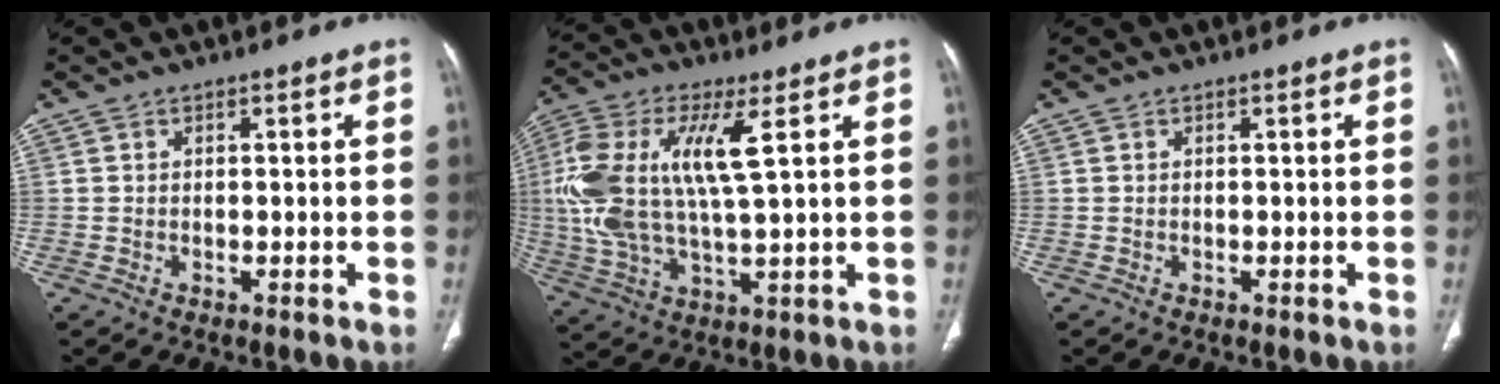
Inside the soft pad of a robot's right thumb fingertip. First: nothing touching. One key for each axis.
{"total": 16.8, "fx": 3.7, "fy": 5.8, "fz": 15.3, "tx": -0.352, "ty": 0.002, "tz": 0.070}
{"total": 0.0}